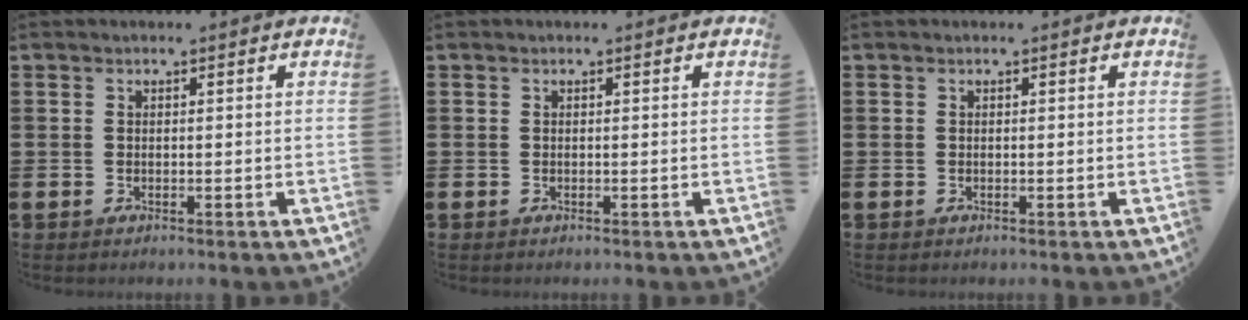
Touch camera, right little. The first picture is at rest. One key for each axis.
{"total": 0.0}
{"total": 0.0}